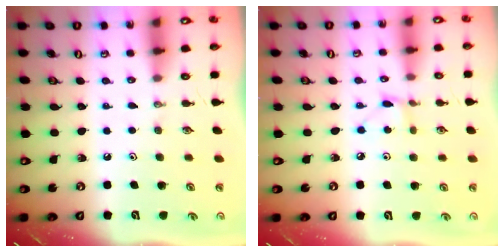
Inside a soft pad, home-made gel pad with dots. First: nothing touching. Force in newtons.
{"total": 4.4, "press": 4.3, "slide": 0.4}